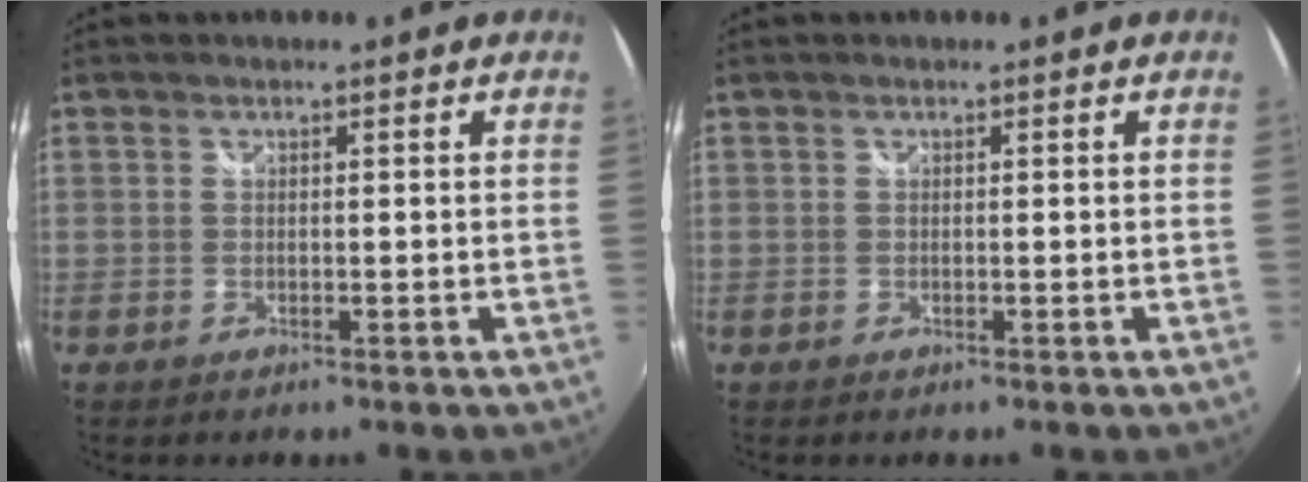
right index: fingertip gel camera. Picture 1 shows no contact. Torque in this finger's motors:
{"motor_torque": [-0.02, 0.02, 0.00, 0.00]}